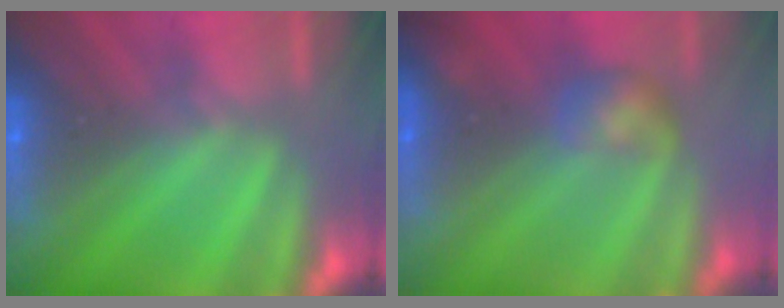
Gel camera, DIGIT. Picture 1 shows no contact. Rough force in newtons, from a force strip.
{"total": 2.9}